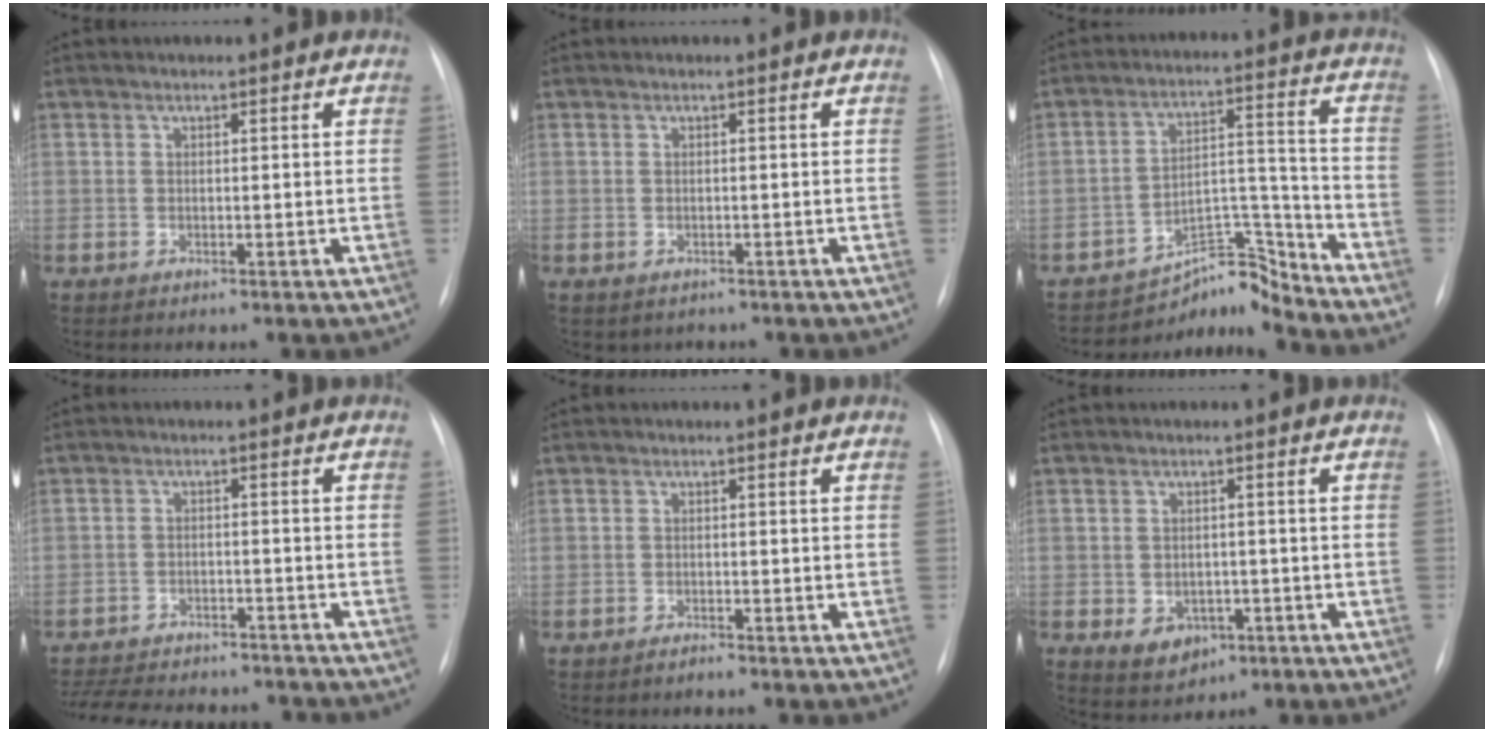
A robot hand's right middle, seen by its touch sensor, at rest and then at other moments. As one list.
[{"total": 1.7, "force": [-1.2, 1.1, 0.2], "torque": [-0.005, 0.003, -0.013]}, {"total": 8.1, "force": [-8.0, 1.2, 0.3], "torque": [0.003, 0.064, -0.129]}, {"total": 16.6, "force": [-14.8, 5.1, 5.6], "torque": [-0.132, -0.003, -0.201]}, {"total": 0.9, "force": [-0.8, 0.0, 0.3], "torque": [-0.006, -0.001, -0.011]}, {"total": 5.1, "force": [-1.9, 4.0, 2.5], "torque": [-0.036, 0.007, -0.013]}]